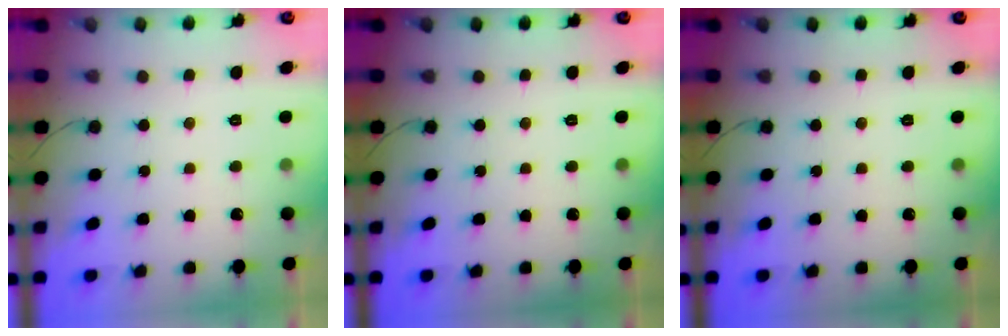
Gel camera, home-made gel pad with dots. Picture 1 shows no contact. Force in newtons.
{"total": 0.0}
{"total": 0.0}